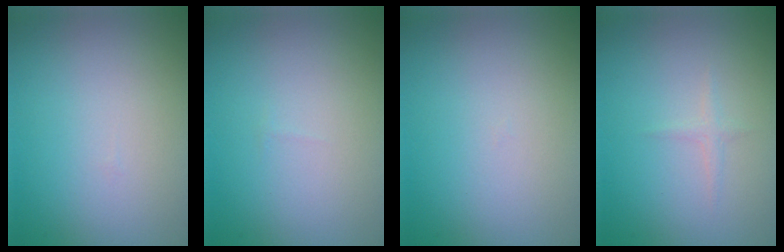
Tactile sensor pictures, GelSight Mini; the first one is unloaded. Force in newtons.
{"total": 0.0}
{"total": 0.0}
{"total": 0.7, "press": 0.7, "slide": 0.1}